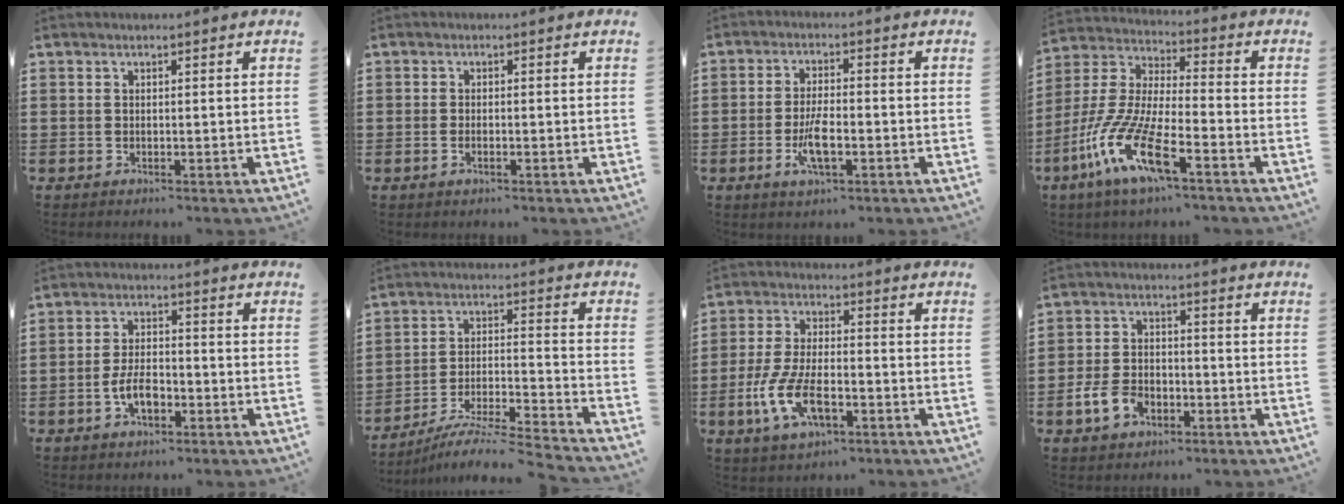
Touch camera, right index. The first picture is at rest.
{"total": 0.8, "force": [-0.4, 0.1, 0.6], "torque": [-0.015, -0.006, -0.006]}
{"total": 5.6, "force": [-2.0, 1.7, 5.0], "torque": [-0.103, -0.005, -0.039]}
{"total": 12.1, "force": [-7.4, 2.3, 9.4], "torque": [-0.233, -0.017, -0.155]}
{"total": 5.1, "force": [-2.0, 2.5, 4.0], "torque": [-0.089, 0.000, -0.040]}
{"total": 6.9, "force": [-6.3, -0.3, 2.6], "torque": [-0.048, -0.009, -0.127]}
{"total": 8.9, "force": [-3.5, 3.8, 7.2], "torque": [-0.172, -0.012, -0.069]}
{"total": 5.5, "force": [-2.8, 3.4, 3.2], "torque": [-0.083, 0.003, -0.057]}